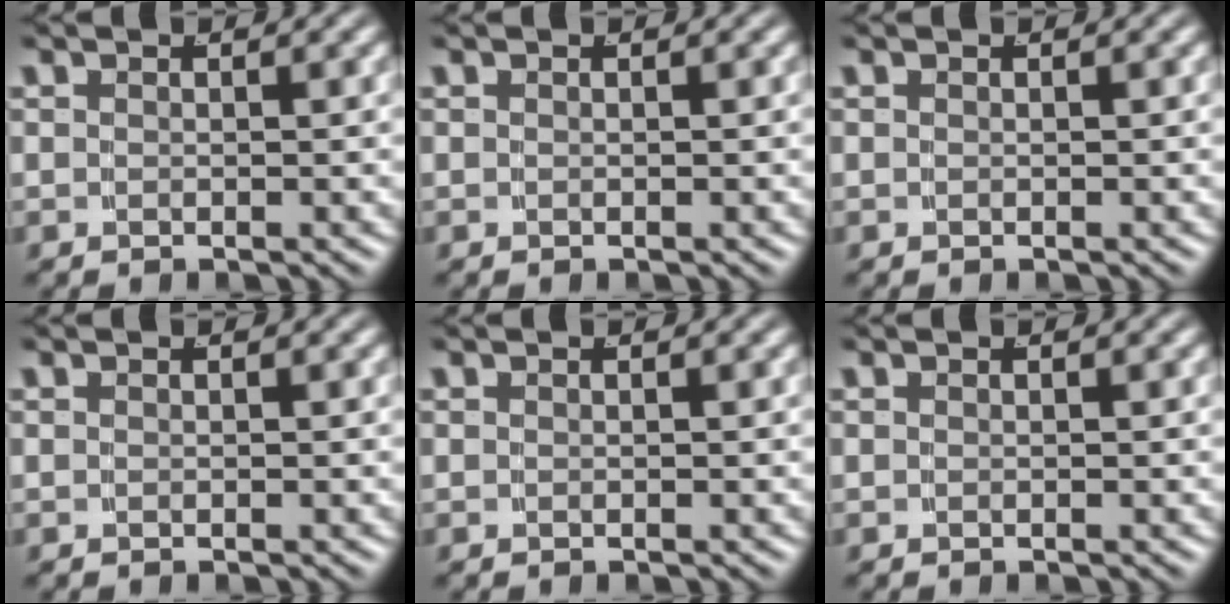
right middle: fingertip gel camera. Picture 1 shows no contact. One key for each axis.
{"total": 0.0}
{"total": 0.0}
{"total": 0.0}
{"total": 0.0}
{"total": 0.0}